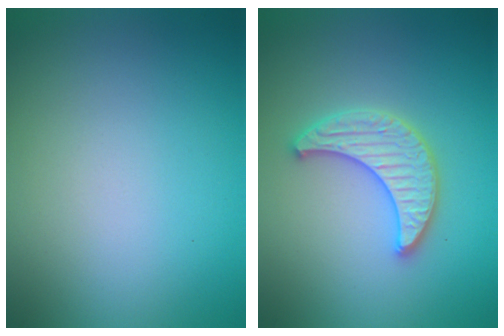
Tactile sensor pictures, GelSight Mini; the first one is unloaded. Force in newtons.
{"total": 4.0, "press": 4.0, "slide": 0.7}